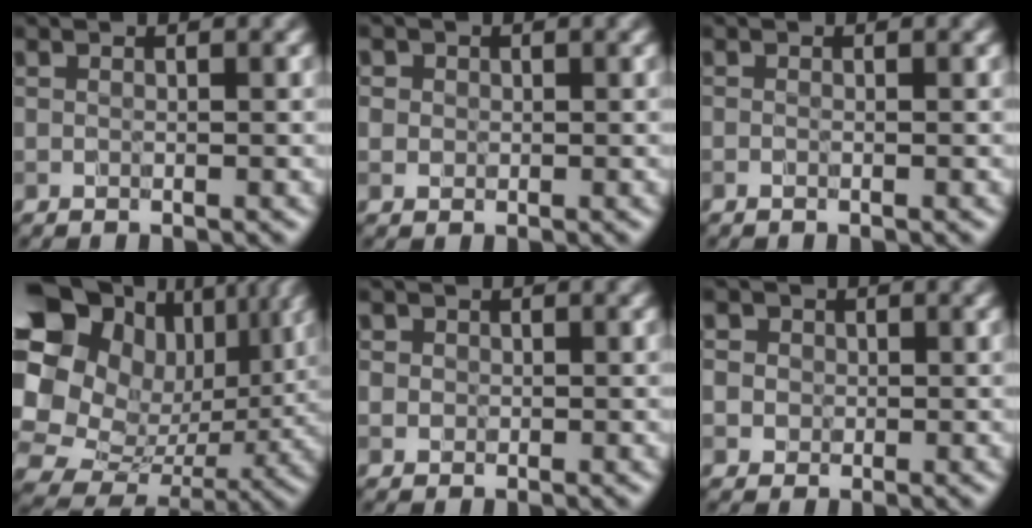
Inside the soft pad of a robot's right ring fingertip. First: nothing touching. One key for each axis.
{"total": 1.2, "fx": 0.3, "fy": 1.1, "fz": 0.2, "tx": 0.002, "ty": 0.001, "tz": 0.002}
{"total": 0.0}
{"total": 19.4, "fx": 3.5, "fy": 16.1, "fz": 10.1, "tx": -0.228, "ty": 0.011, "tz": 0.074}
{"total": 1.1, "fx": 0.2, "fy": 1.1, "fz": 0.1, "tx": 0.006, "ty": -0.001, "tz": 0.001}
{"total": 3.0, "fx": 1.1, "fy": 2.7, "fz": 0.9, "tx": 0.002, "ty": 0.012, "tz": 0.004}